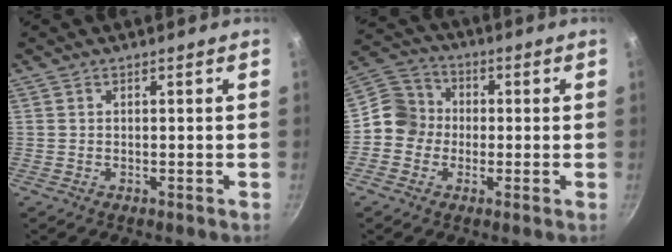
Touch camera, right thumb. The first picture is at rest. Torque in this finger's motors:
{"motor_torque": [0.88, 1.12, 0.56, 0.00, 0.00]}